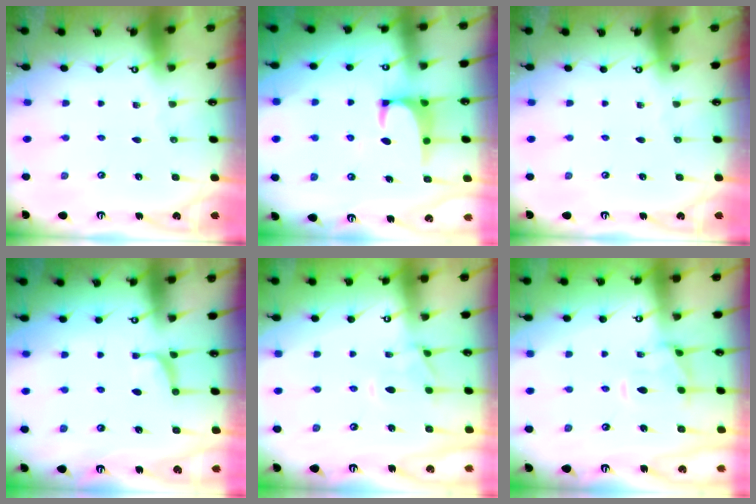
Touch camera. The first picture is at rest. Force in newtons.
{"total": 1.4, "press": 1.3, "slide": 0.6}
{"total": 0.0}
{"total": 1.8, "press": 1.6, "slide": 0.7}
{"total": 1.8, "press": 1.5, "slide": 1.0}
{"total": 2.2, "press": 1.9, "slide": 1.1}